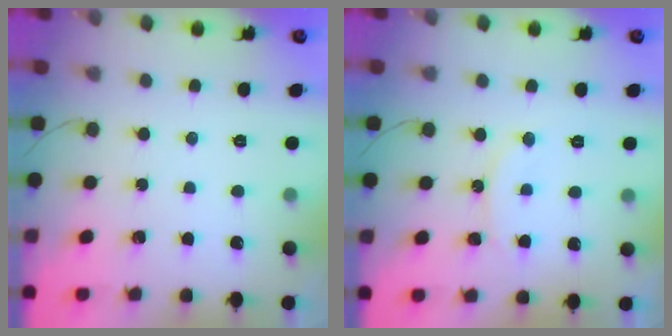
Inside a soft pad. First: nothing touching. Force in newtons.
{"total": 7.7, "press": 7.6, "slide": 0.9}